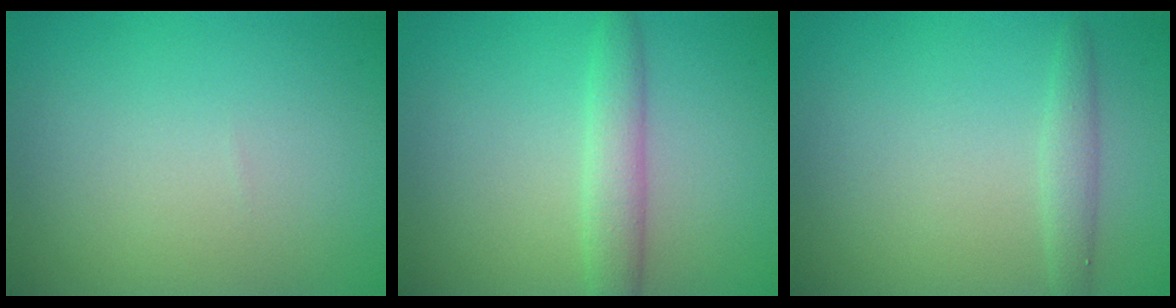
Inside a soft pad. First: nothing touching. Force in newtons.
{"total": 2.8, "press": 2.8, "slide": 0.1}
{"total": 1.5, "press": 1.5, "slide": 0.0}